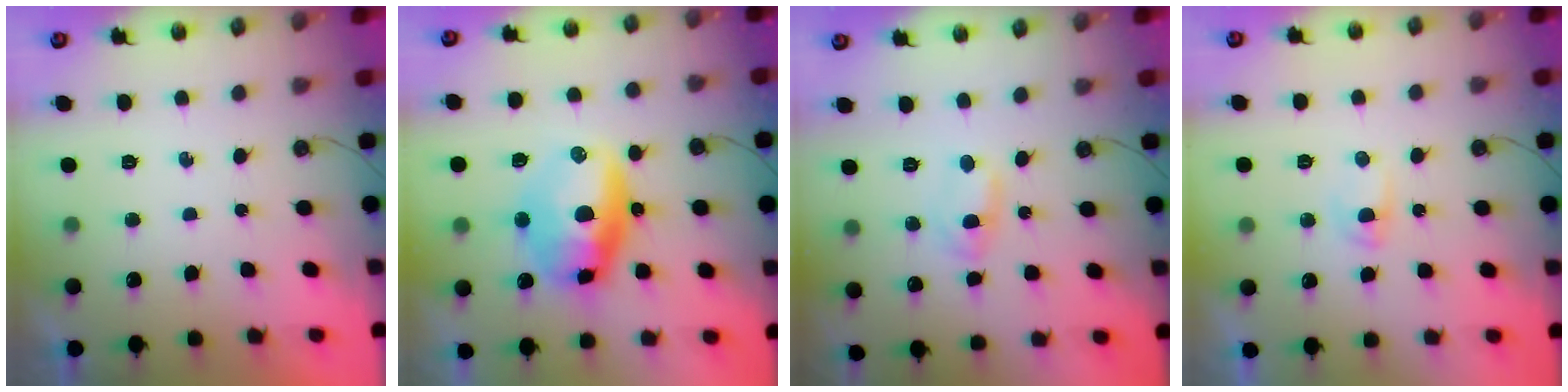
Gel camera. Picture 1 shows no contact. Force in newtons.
{"total": 18.9, "press": 16.1, "slide": 9.8}
{"total": 4.6, "press": 0.9, "slide": 4.5}
{"total": 2.7, "press": 2.6, "slide": 0.4}